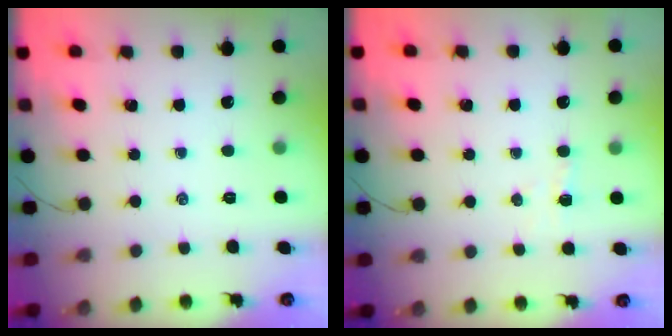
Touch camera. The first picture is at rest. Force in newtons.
{"total": 3.0, "press": 2.9, "slide": 0.7}